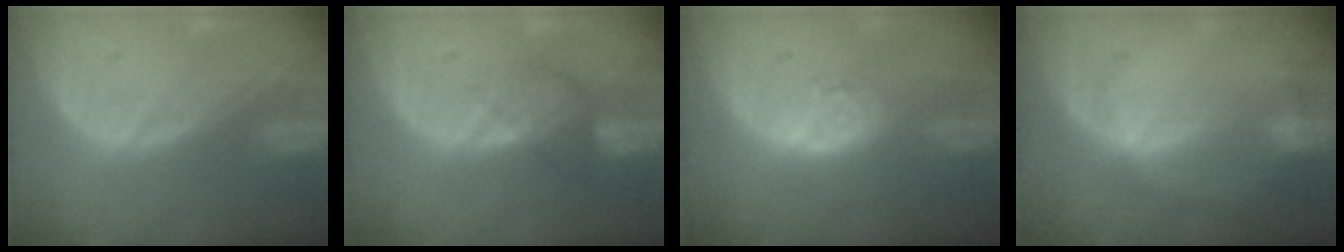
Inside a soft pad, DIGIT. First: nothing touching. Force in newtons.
{"total": 4.5, "press": 3.9, "slide": 2.3}
{"total": 4.1, "press": 3.8, "slide": 1.5}
{"total": 2.4, "press": 2.4, "slide": 0.4}